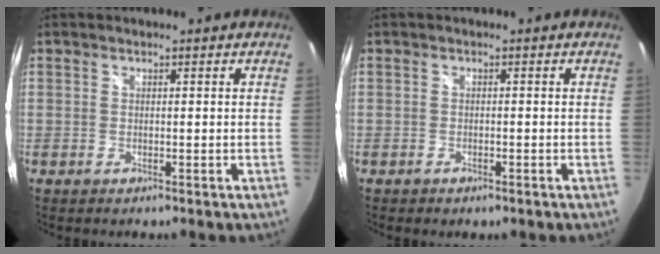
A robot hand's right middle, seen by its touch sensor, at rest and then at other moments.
{"total": 1.2, "force": [-0.7, 0.8, 0.5], "torque": [-0.013, -0.004, -0.009]}